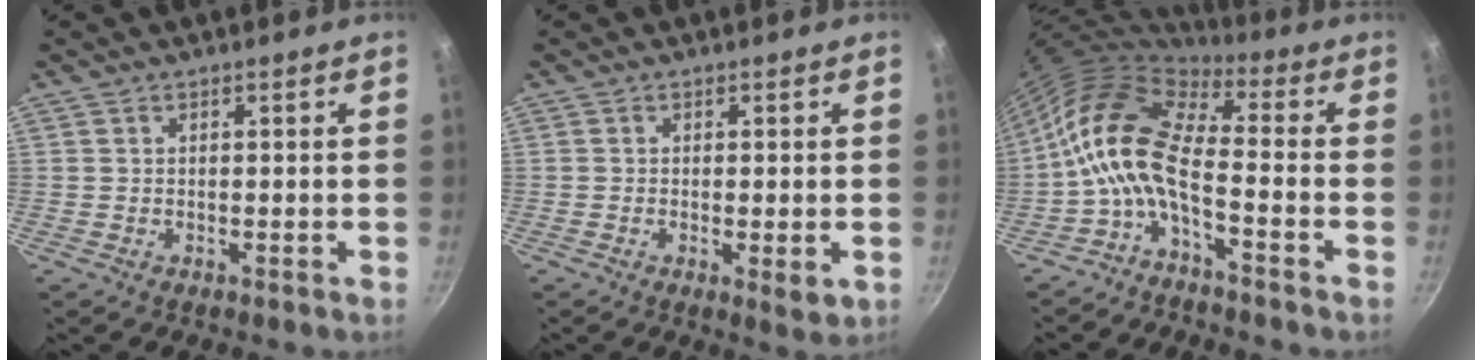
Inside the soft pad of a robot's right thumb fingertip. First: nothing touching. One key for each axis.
{"total": 3.4, "fx": -0.7, "fy": 1.0, "fz": 3.2, "tx": -0.054, "ty": -0.012, "tz": -0.011}
{"total": 11.8, "fx": -2.9, "fy": 5.0, "fz": 10.3, "tx": -0.199, "ty": 0.040, "tz": -0.070}